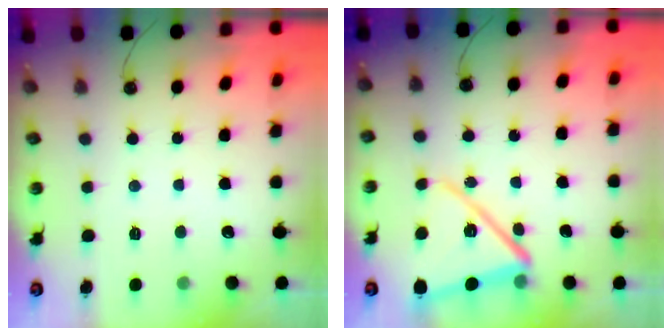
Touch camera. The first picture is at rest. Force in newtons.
{"total": 15.3, "press": 15.3, "slide": 1.2}